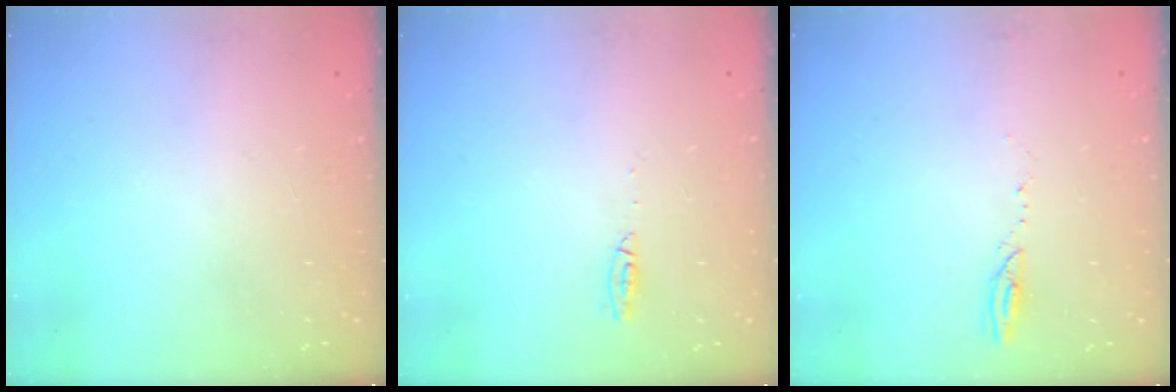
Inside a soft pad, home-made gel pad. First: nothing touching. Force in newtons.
{"total": 12.4, "press": 5.3, "slide": 11.2}
{"total": 3.1, "press": 3.0, "slide": 0.4}